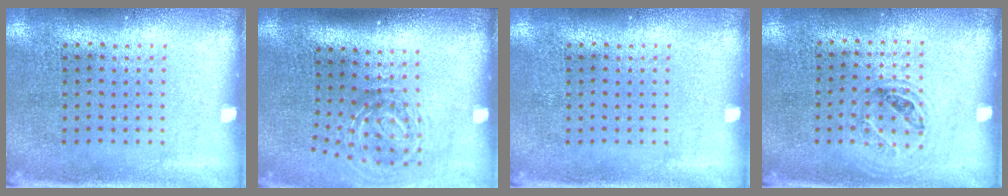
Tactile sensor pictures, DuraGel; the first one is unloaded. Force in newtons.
{"total": 2.0, "press": 1.2, "slide": 1.6}
{"total": 0.0}
{"total": 0.9, "press": 0.8, "slide": 0.4}